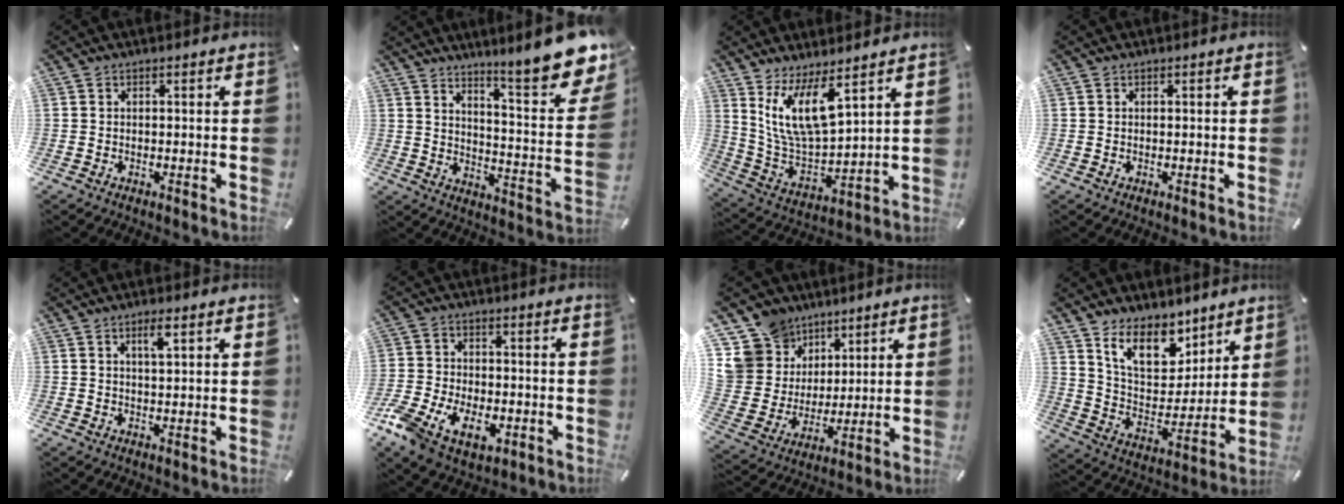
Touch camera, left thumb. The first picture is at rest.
{"total": 14.7, "force": [11.4, 3.0, 8.8], "torque": [-0.123, -0.108, 0.186]}
{"total": 14.2, "force": [8.6, 5.3, 9.9], "torque": [-0.230, -0.040, 0.153]}
{"total": 0.0}
{"total": 3.2, "force": [1.6, 0.5, 2.8], "torque": [-0.051, -0.001, 0.024]}
{"total": 10.6, "force": [-4.8, 6.8, 6.5], "torque": [-0.134, 0.014, -0.088]}
{"total": 12.8, "force": [6.9, 10.8, 1.4], "torque": [-0.034, -0.047, 0.141]}
{"total": 14.5, "force": [10.4, 8.1, 5.9], "torque": [-0.111, -0.068, 0.198]}